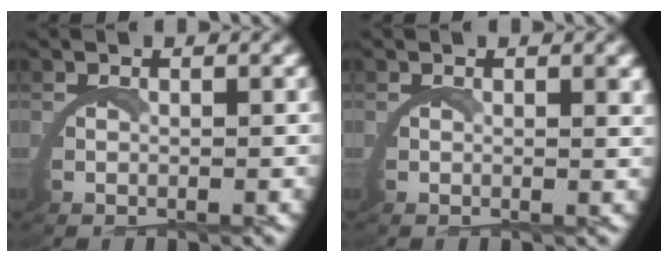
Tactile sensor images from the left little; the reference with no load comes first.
{"total": 0.7, "force": [0.5, -0.1, 0.6], "torque": [-0.010, -0.002, 0.006]}